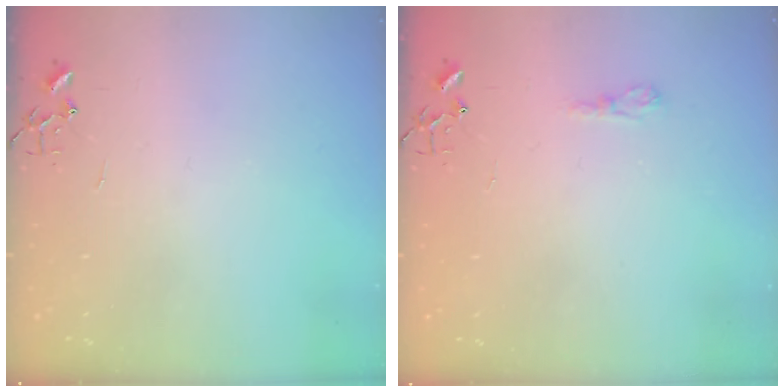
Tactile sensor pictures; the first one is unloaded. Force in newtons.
{"total": 5.4, "press": 5.4, "slide": 0.6}